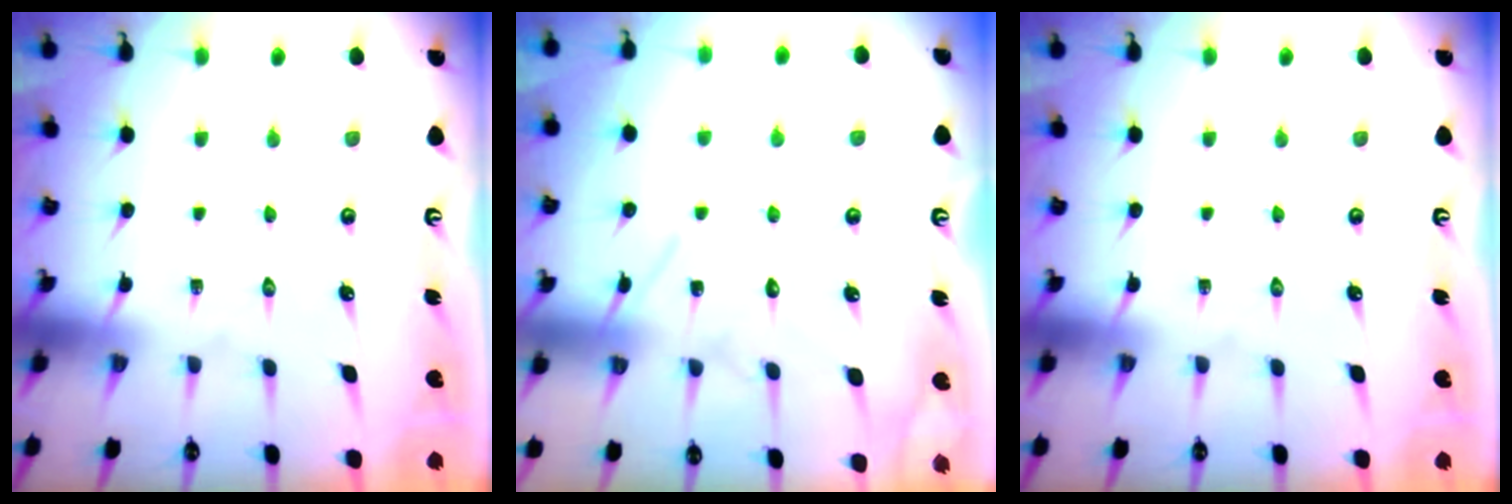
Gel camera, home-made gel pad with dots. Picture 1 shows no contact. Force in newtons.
{"total": 9.4, "press": 9.4, "slide": 0.7}
{"total": 0.0}